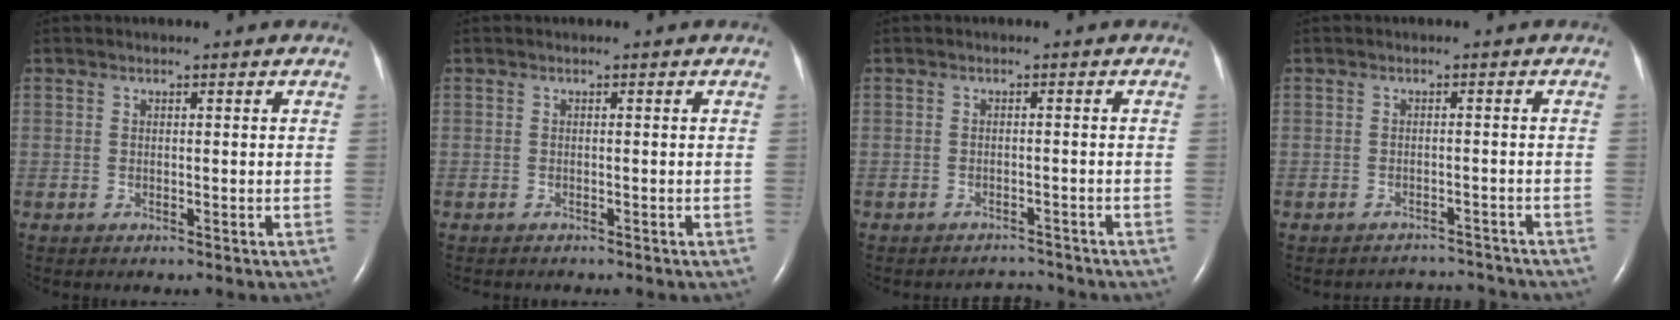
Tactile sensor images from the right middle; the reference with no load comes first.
{"total": 1.2, "force": [-1.1, 0.4, 0.4], "torque": [-0.012, -0.003, -0.013]}
{"total": 2.1, "force": [-1.9, 0.1, -0.7], "torque": [0.006, -0.006, -0.025]}
{"total": 4.2, "force": [-4.0, 0.4, -1.2], "torque": [0.015, 0.009, -0.052]}